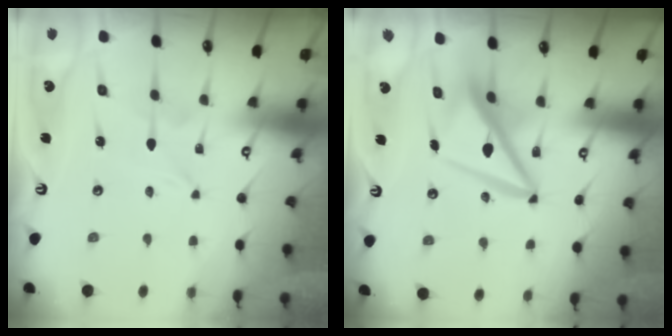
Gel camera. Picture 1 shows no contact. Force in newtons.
{"total": 10.7, "press": 10.6, "slide": 1.3}